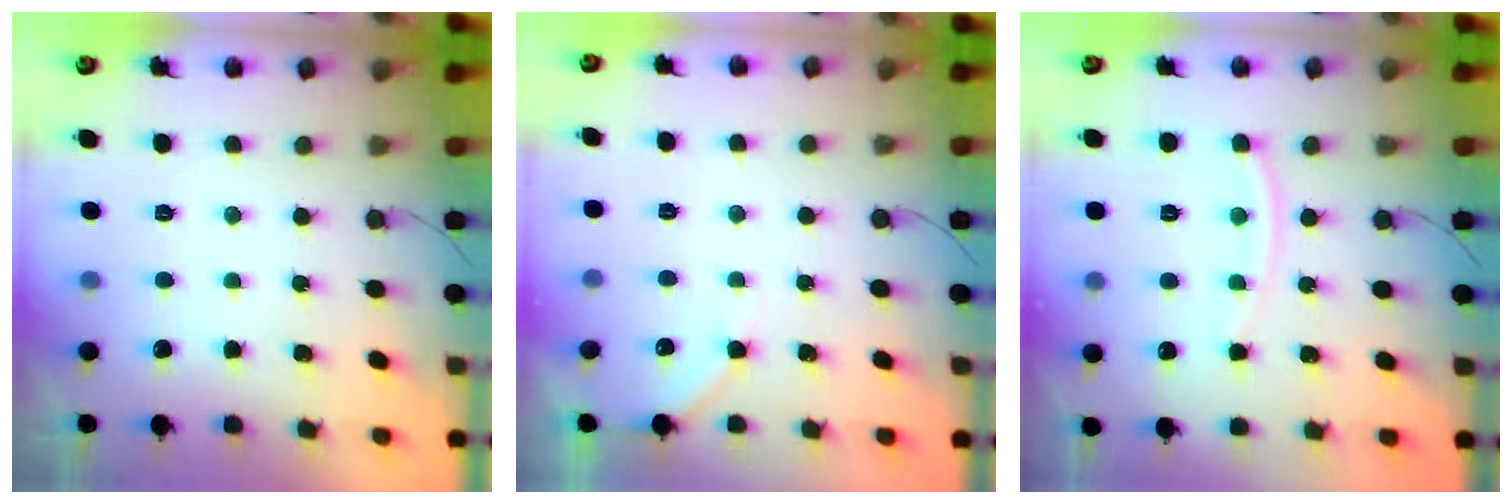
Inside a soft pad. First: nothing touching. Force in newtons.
{"total": 4.9, "press": 4.8, "slide": 0.7}
{"total": 8.6, "press": 8.5, "slide": 1.0}